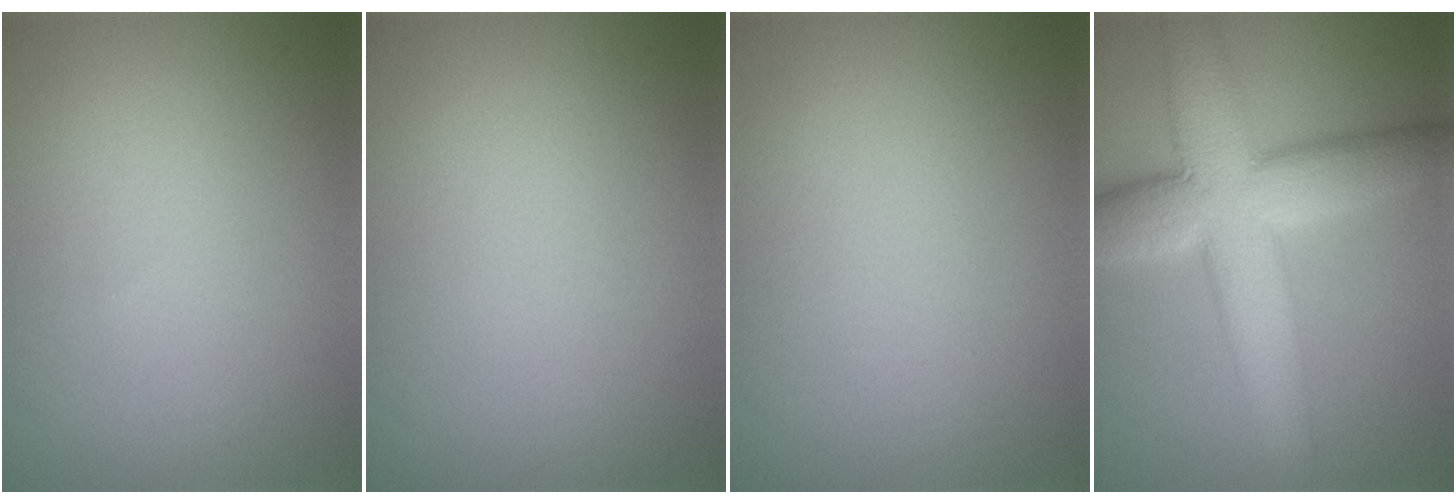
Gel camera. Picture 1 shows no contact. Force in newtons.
{"total": 0.0}
{"total": 0.0}
{"total": 10.2, "press": 10.2, "slide": 0.3}